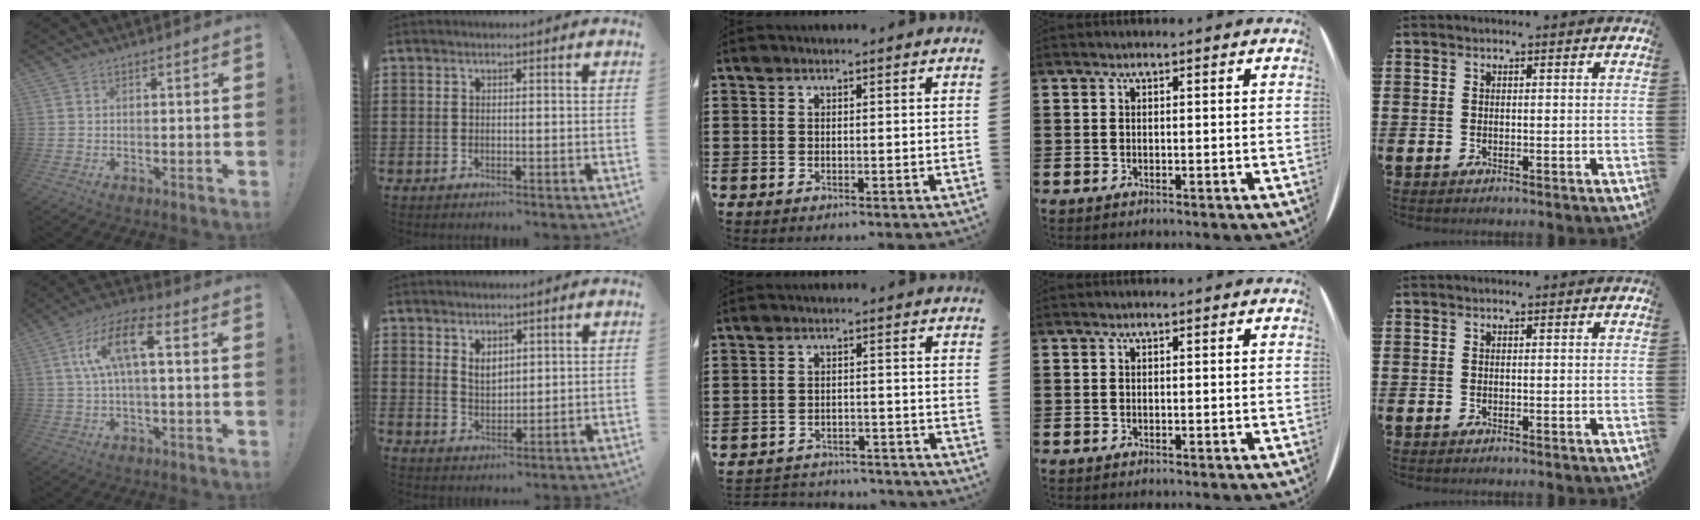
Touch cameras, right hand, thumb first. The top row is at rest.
{"thumb": {"total": 12.7, "force": [2.3, 4.0, 11.8], "torque": [-0.220, 0.006, 0.035]}, "index": {"total": 3.1, "force": [2.1, 1.9, 1.3], "torque": [-0.024, 0.004, 0.037]}, "middle": {"total": 3.2, "force": [-3.2, 0.4, 0.0], "torque": [-0.006, -0.001, -0.068]}}